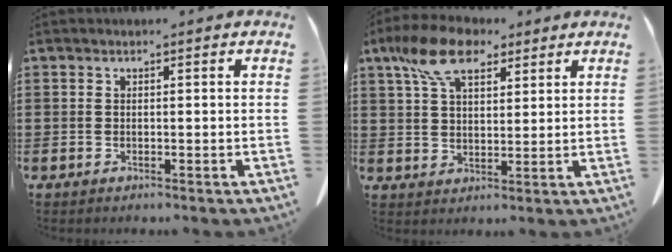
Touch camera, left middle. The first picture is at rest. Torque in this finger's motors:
{"motor_torque": [0.50, -0.16, 0.33, 0.12]}